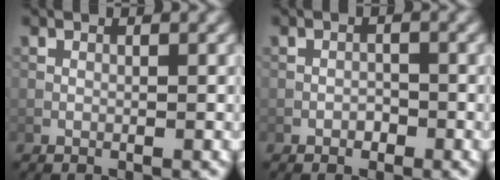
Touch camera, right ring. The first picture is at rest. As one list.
[{"total": 0.9, "force": [-0.5, 0.6, 0.4], "torque": [-0.005, 0.001, -0.010]}]